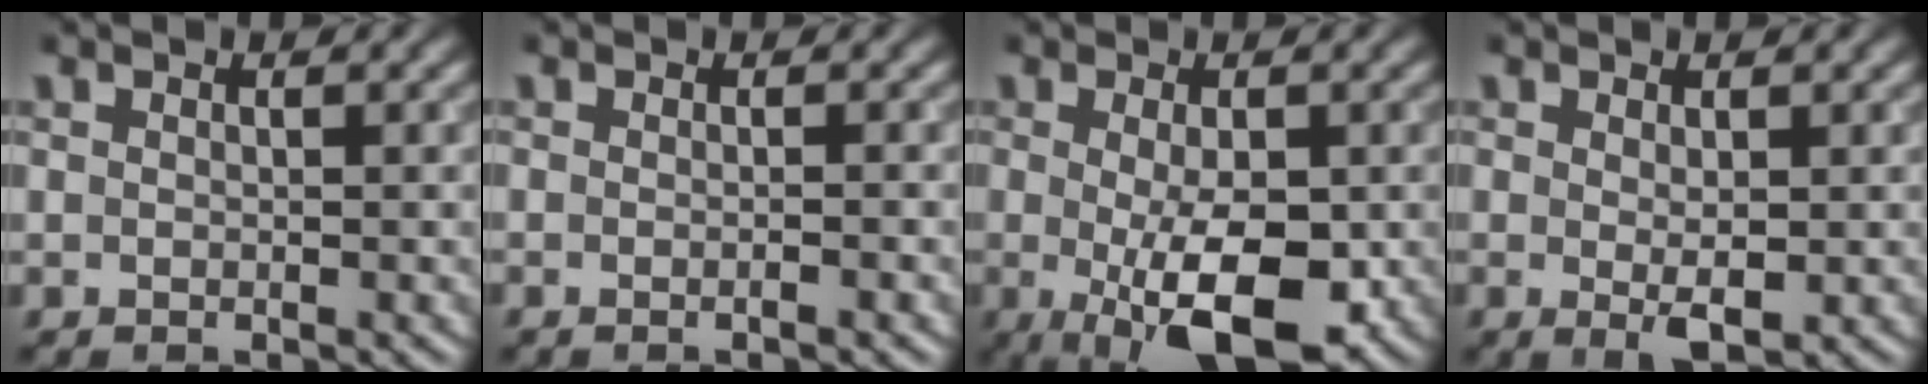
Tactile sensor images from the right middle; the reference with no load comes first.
{"total": 1.3, "force": [-0.4, 0.4, 1.2], "torque": [-0.008, -0.006, -0.013]}
{"total": 7.0, "force": [-1.4, 2.5, 6.4], "torque": [-0.107, -0.015, -0.016]}
{"total": 1.9, "force": [0.1, 0.6, 1.8], "torque": [-0.031, -0.005, 0.005]}